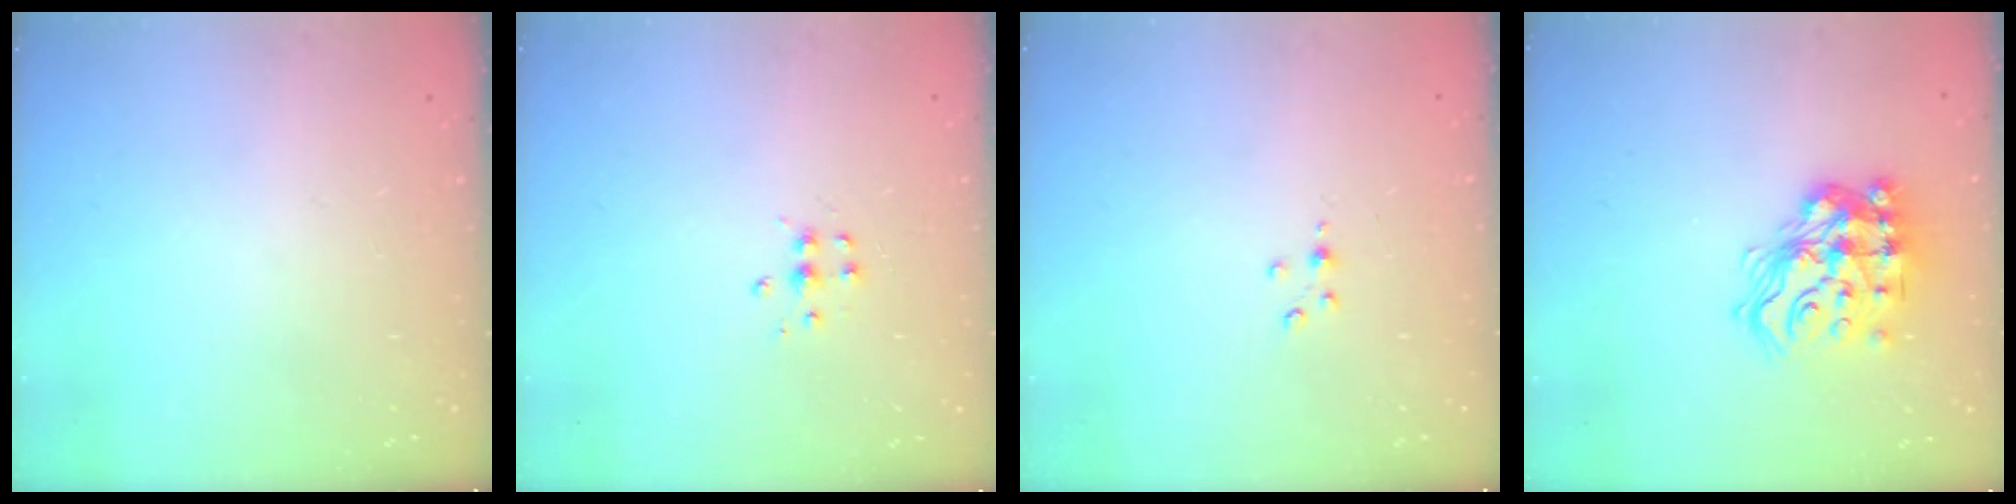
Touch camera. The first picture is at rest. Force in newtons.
{"total": 4.5, "press": 4.5, "slide": 0.4}
{"total": 3.2, "press": 3.1, "slide": 0.5}
{"total": 16.9, "press": 16.7, "slide": 2.8}